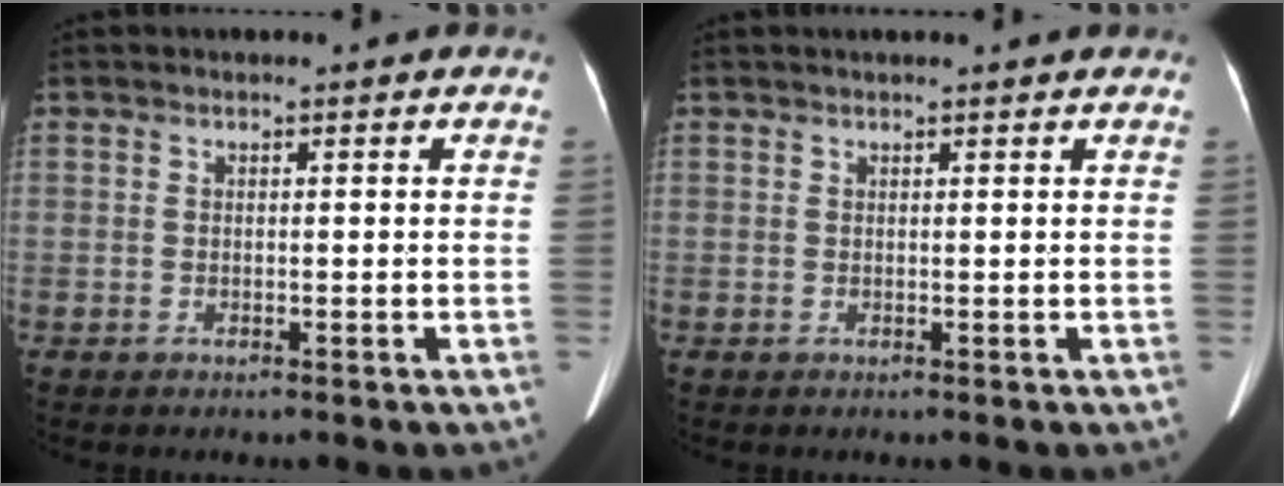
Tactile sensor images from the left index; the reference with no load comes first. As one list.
[{"total": 3.5, "force": [3.2, 0.0, 1.4], "torque": [-0.014, 0.024, 0.035]}]